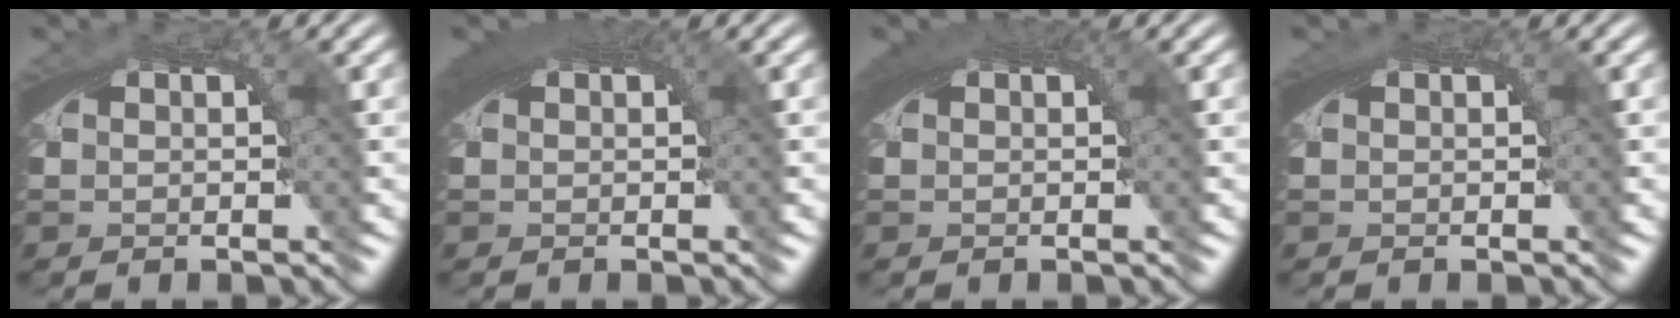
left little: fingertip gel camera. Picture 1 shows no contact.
{"total": 2.6, "force": [1.1, 0.6, 2.3], "torque": [-0.024, 0.010, 0.015]}
{"total": 2.2, "force": [0.9, 0.4, 1.9], "torque": [-0.022, 0.007, 0.013]}
{"total": 0.8, "force": [0.3, 0.0, 0.8], "torque": [-0.012, 0.001, 0.005]}